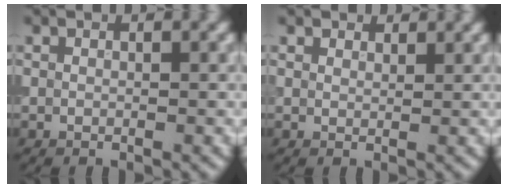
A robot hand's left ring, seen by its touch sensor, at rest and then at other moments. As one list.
[{"total": 1.7, "force": [1.5, 0.7, 0.3], "torque": [-0.009, -0.006, 0.027]}]